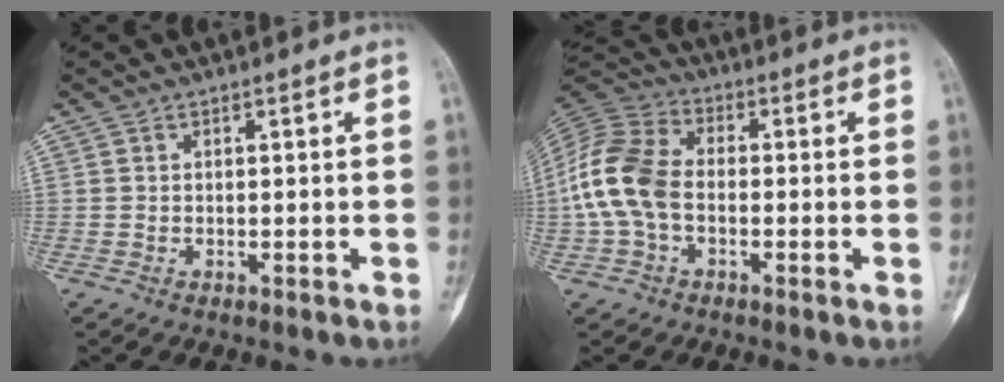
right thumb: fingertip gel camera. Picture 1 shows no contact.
{"total": 12.7, "force": [-1.5, 8.3, 9.5], "torque": [-0.205, 0.032, -0.039]}